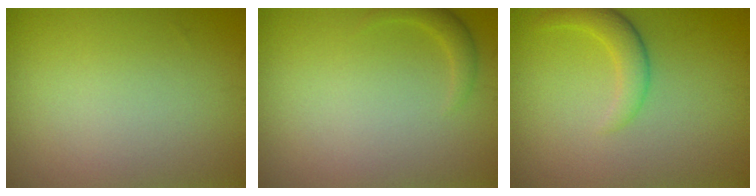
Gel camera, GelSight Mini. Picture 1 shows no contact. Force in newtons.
{"total": 1.2, "press": 1.2, "slide": 0.1}
{"total": 2.4, "press": 2.4, "slide": 0.1}